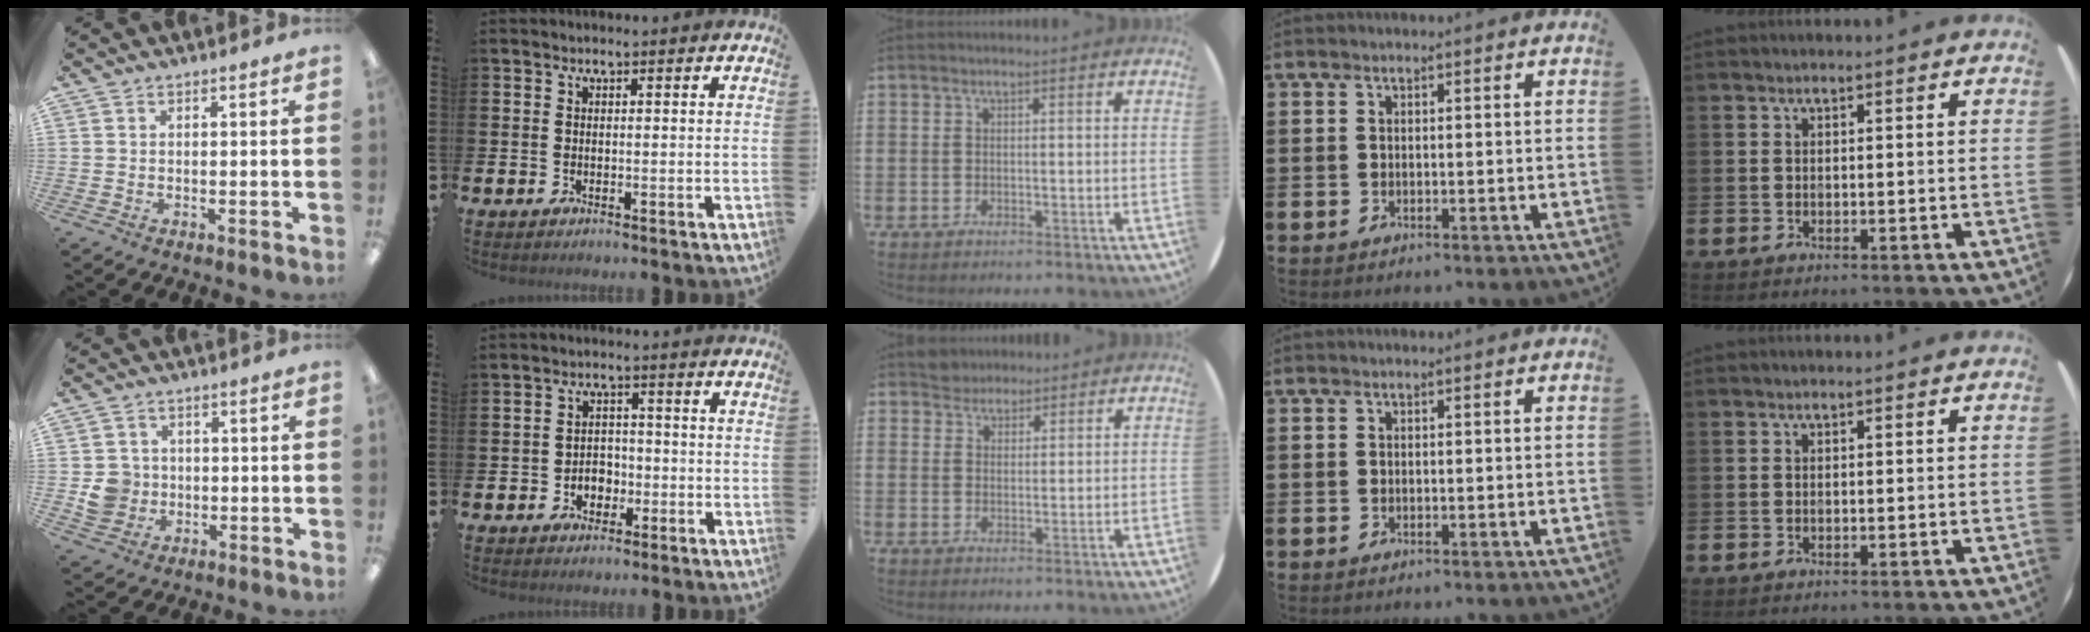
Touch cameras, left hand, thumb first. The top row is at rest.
{"thumb": {"total": 6.3, "force": [-0.7, 6.0, 1.6], "torque": [-0.028, 0.011, -0.009]}, "index": {"total": 3.1, "force": [-1.4, 2.5, 1.2], "torque": [-0.020, 0.003, -0.034]}, "middle": {"total": 2.9, "force": [2.7, 1.0, -0.3], "torque": [0.006, 0.000, 0.052]}}